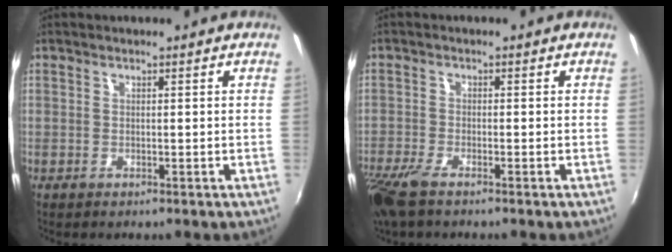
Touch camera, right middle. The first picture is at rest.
{"total": 6.6, "force": [-4.8, 1.6, 4.2], "torque": [-0.109, -0.027, -0.096]}